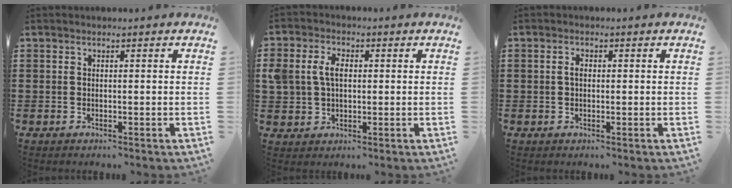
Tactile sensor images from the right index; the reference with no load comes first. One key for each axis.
{"total": 4.9, "fx": 0.8, "fy": 3.5, "fz": 3.4, "tx": -0.092, "ty": 0.008, "tz": 0.007}
{"total": 1.4, "fx": 0.1, "fy": 0.7, "fz": 1.1, "tx": -0.024, "ty": 0.005, "tz": 0.001}